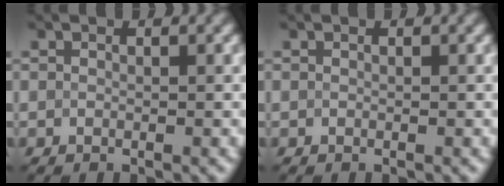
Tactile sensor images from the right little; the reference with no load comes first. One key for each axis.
{"total": 0.0}